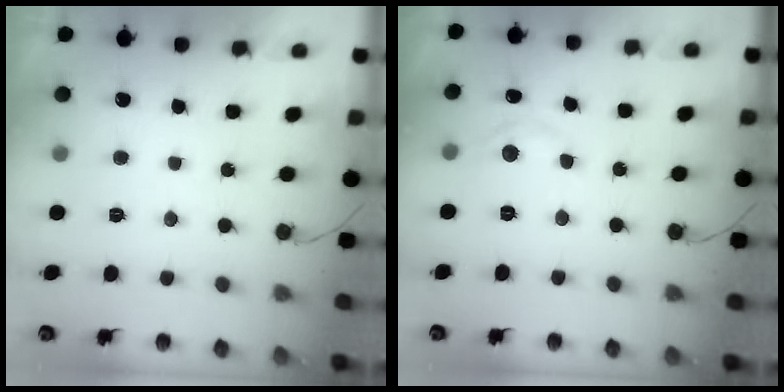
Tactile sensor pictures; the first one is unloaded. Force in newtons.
{"total": 6.1, "press": 6.0, "slide": 0.9}